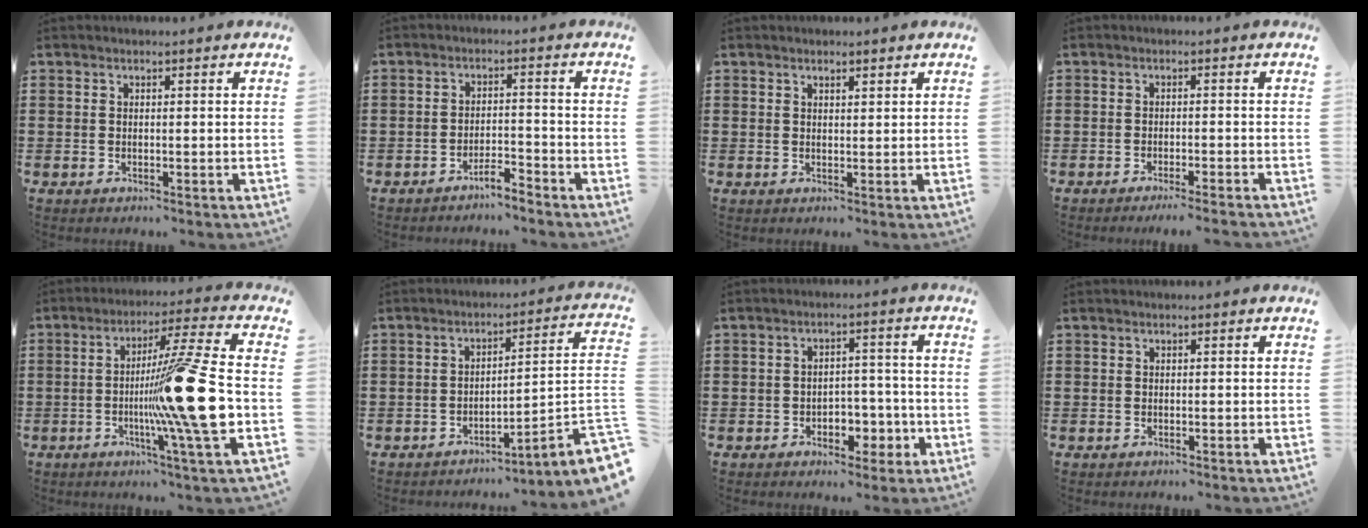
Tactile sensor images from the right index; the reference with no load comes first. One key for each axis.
{"total": 3.0, "fx": -2.9, "fy": 0.1, "fz": 0.9, "tx": -0.021, "ty": 0.002, "tz": -0.058}
{"total": 1.2, "fx": 1.0, "fy": 0.4, "fz": 0.3, "tx": -0.008, "ty": 0.002, "tz": 0.020}
{"total": 1.7, "fx": -1.5, "fy": -0.3, "fz": 0.8, "tx": -0.013, "ty": -0.002, "tz": -0.028}
{"total": 16.9, "fx": -2.4, "fy": -0.2, "fz": 16.7, "tx": -0.248, "ty": -0.022, "tz": -0.049}
{"total": 2.8, "fx": -1.6, "fy": -0.2, "fz": 2.4, "tx": -0.044, "ty": -0.038, "tz": -0.041}
{"total": 4.5, "fx": -2.1, "fy": 3.1, "fz": 2.5, "tx": -0.038, "ty": 0.006, "tz": -0.041}
{"total": 0.0}